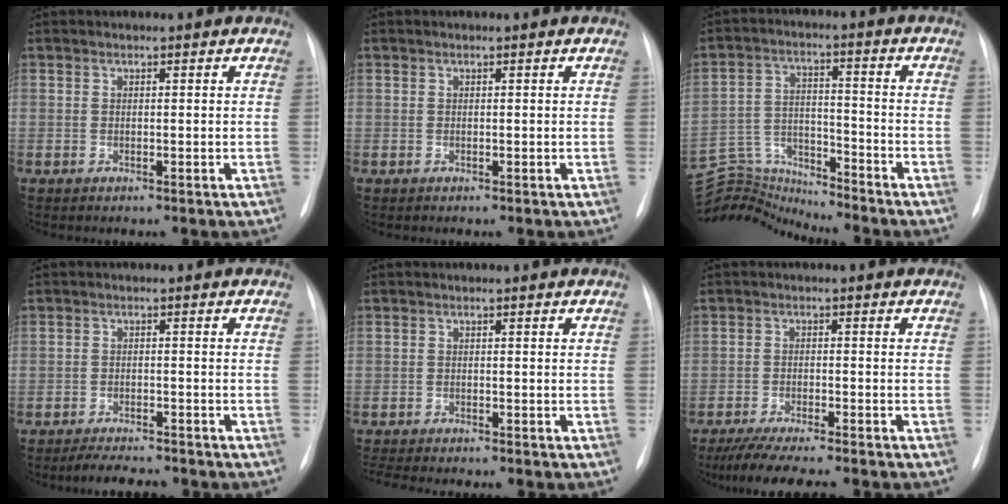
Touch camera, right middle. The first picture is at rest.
{"total": 0.0}
{"total": 11.1, "force": [-11.1, -0.3, -0.8], "torque": [0.003, 0.038, -0.202]}
{"total": 5.3, "force": [-4.8, 1.2, 2.0], "torque": [-0.033, -0.010, -0.073]}
{"total": 8.4, "force": [-7.3, 1.0, 3.9], "torque": [-0.053, -0.008, -0.107]}
{"total": 10.5, "force": [-9.0, 0.8, 5.3], "torque": [-0.077, -0.021, -0.138]}